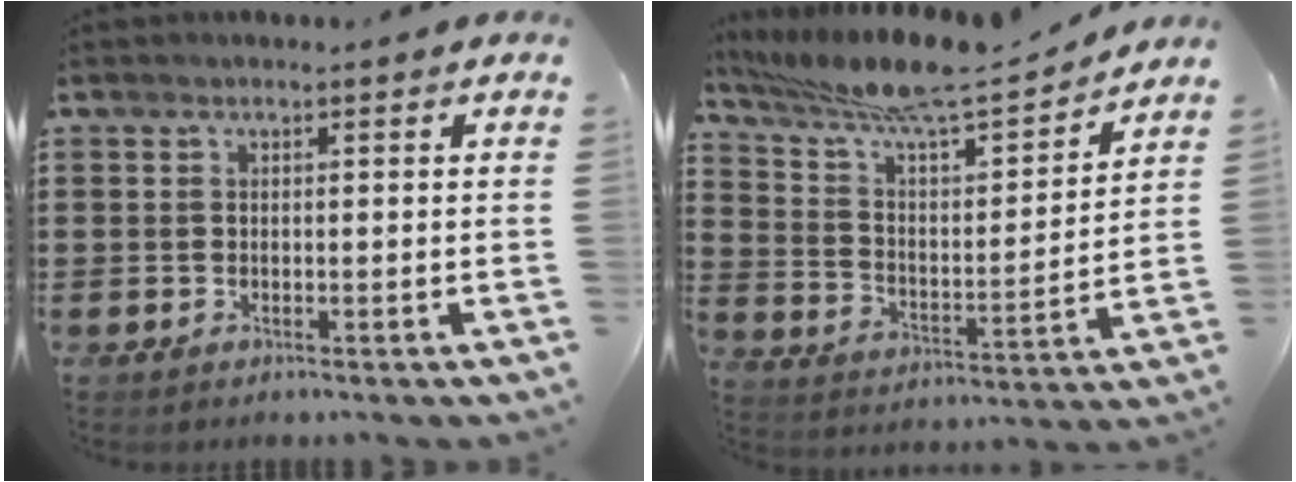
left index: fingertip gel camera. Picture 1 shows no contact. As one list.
[{"total": 9.9, "force": [8.8, 0.6, 4.5], "torque": [-0.122, -0.059, 0.148]}]